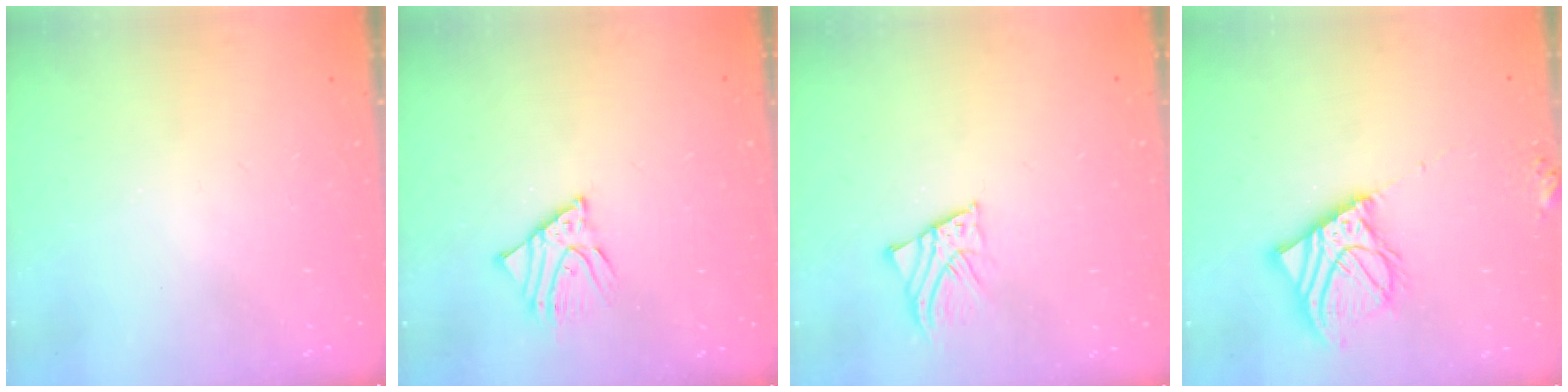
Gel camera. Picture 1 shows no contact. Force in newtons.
{"total": 5.3, "press": 5.3, "slide": 0.6}
{"total": 2.5, "press": 2.5, "slide": 0.3}
{"total": 12.4, "press": 12.2, "slide": 2.3}